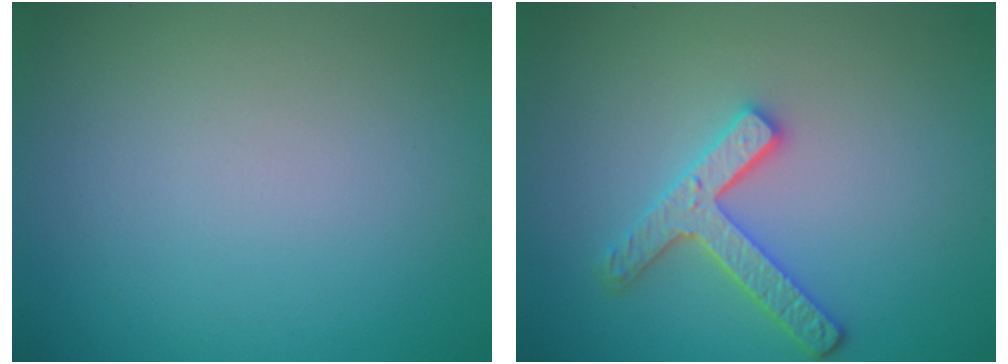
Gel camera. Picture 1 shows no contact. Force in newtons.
{"total": 3.4, "press": 3.1, "slide": 1.4}